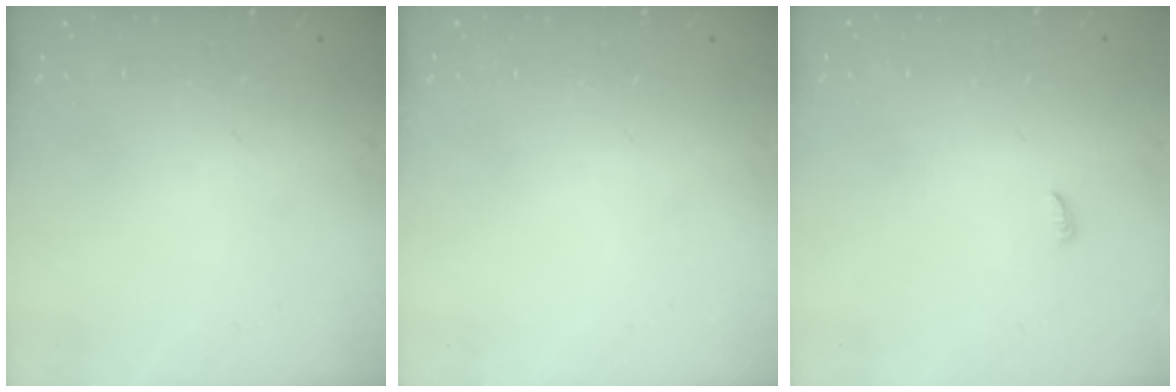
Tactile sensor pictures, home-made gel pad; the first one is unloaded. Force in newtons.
{"total": 0.0}
{"total": 2.4, "press": 2.4, "slide": 0.2}